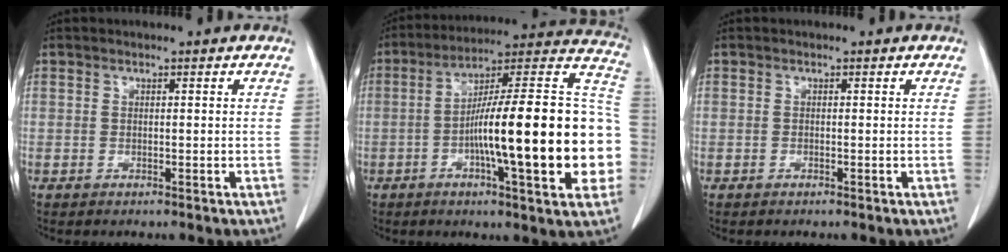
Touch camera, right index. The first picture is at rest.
{"total": 26.3, "force": [-4.2, 3.4, 25.7], "torque": [-0.303, 0.027, -0.070]}
{"total": 0.0}